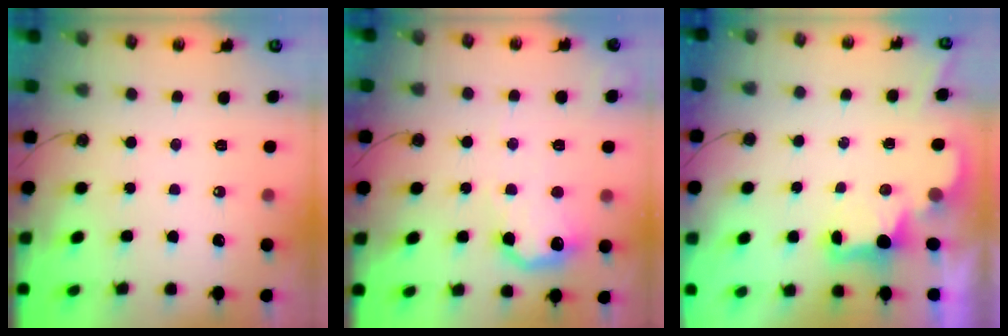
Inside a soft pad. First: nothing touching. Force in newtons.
{"total": 12.3, "press": 12.2, "slide": 0.6}
{"total": 2.2, "press": 2.1, "slide": 0.6}